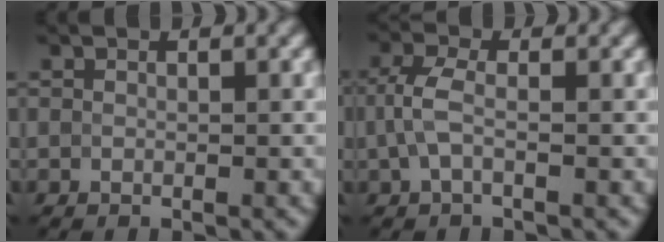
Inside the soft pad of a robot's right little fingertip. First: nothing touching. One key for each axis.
{"total": 2.6, "fx": -0.2, "fy": 1.2, "fz": 2.3, "tx": -0.057, "ty": 0.005, "tz": -0.010}